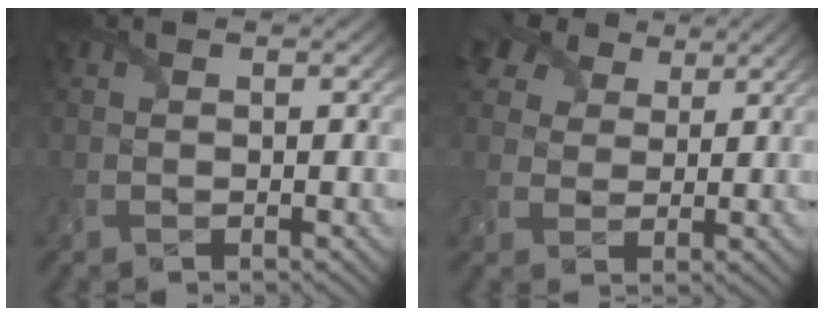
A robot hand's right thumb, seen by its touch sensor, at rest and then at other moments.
{"total": 7.8, "force": [5.1, 4.9, 3.3], "torque": [-0.092, 0.018, 0.086]}